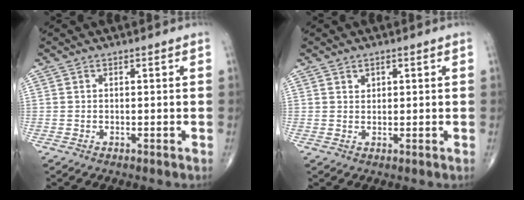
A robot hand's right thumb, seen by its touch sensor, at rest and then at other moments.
{"total": 1.4, "force": [0.8, 1.0, 0.6], "torque": [-0.001, -0.004, 0.011]}